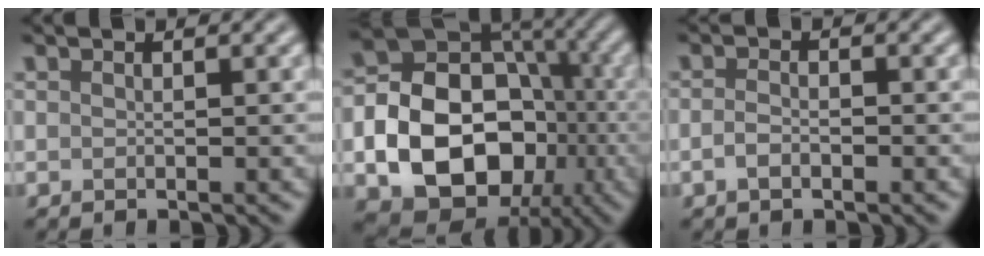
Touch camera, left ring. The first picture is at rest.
{"total": 14.1, "force": [-3.5, 10.4, 8.8], "torque": [-0.140, -0.010, -0.068]}
{"total": 1.7, "force": [-0.7, 0.9, 1.3], "torque": [-0.025, 0.000, -0.017]}